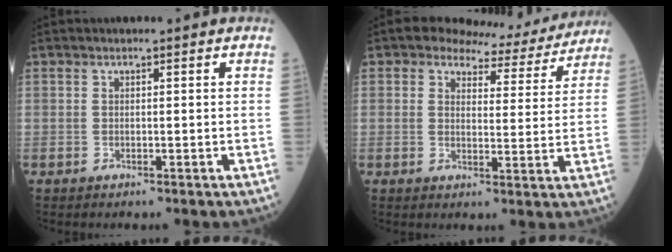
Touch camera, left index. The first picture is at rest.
{"total": 9.1, "force": [8.3, 3.2, 1.7], "torque": [-0.017, -0.002, 0.093]}